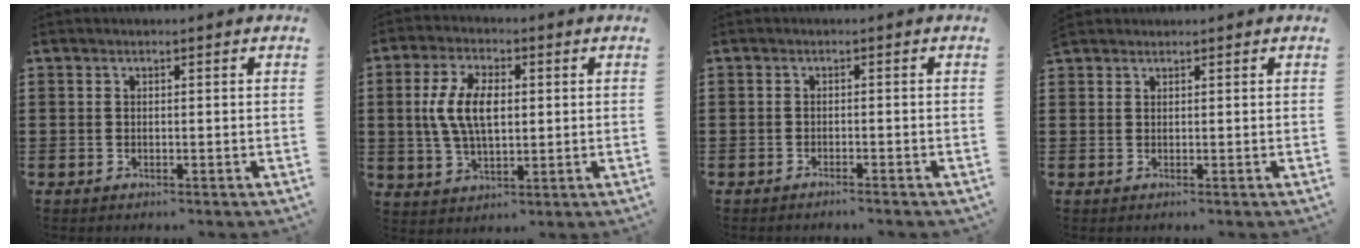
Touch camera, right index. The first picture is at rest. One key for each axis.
{"total": 8.1, "fx": 0.7, "fy": 4.1, "fz": 6.9, "tx": -0.156, "ty": 0.009, "tz": 0.005}
{"total": 1.2, "fx": -1.1, "fy": -0.2, "fz": 0.3, "tx": -0.007, "ty": 0.000, "tz": -0.022}
{"total": 0.9, "fx": 0.9, "fy": 0.2, "fz": -0.2, "tx": 0.001, "ty": 0.002, "tz": 0.018}